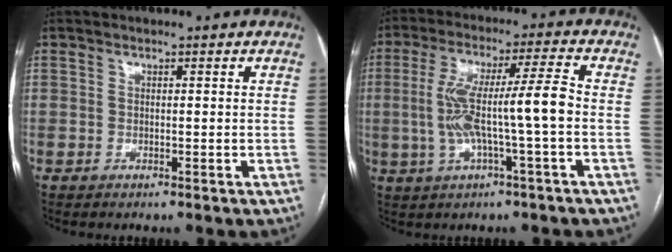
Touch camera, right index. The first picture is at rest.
{"total": 10.8, "force": [-1.2, 0.2, 10.7], "torque": [-0.207, 0.024, -0.022]}